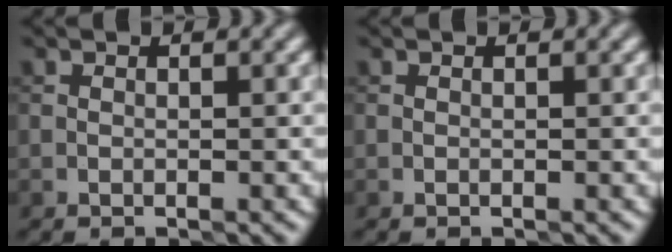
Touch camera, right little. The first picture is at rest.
{"total": 0.0}